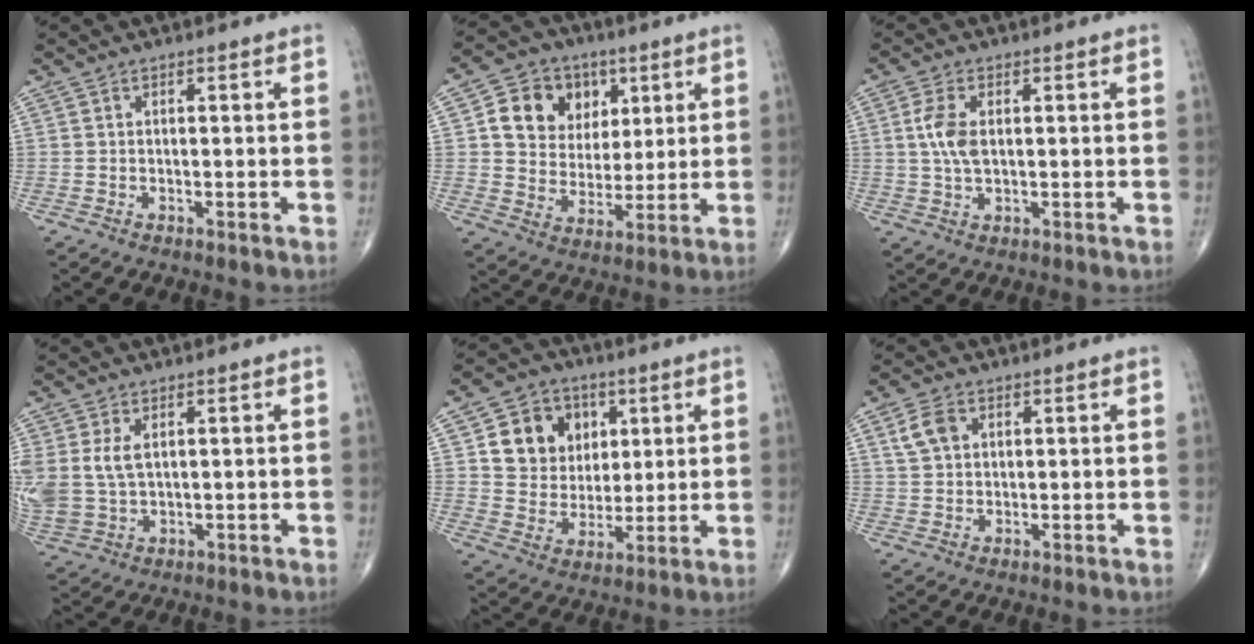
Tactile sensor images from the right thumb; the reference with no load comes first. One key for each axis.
{"total": 13.4, "fx": 4.7, "fy": 11.0, "fz": 6.0, "tx": -0.056, "ty": -0.010, "tz": 0.082}
{"total": 5.5, "fx": 0.8, "fy": 2.8, "fz": 4.6, "tx": -0.105, "ty": 0.003, "tz": 0.016}
{"total": 9.0, "fx": 1.9, "fy": 5.8, "fz": 6.6, "tx": -0.162, "ty": -0.003, "tz": 0.052}
{"total": 12.5, "fx": 4.1, "fy": 10.6, "fz": 5.2, "tx": -0.041, "ty": -0.010, "tz": 0.074}
{"total": 4.6, "fx": 1.8, "fy": 3.3, "fz": 2.7, "tx": -0.047, "ty": 0.002, "tz": 0.037}